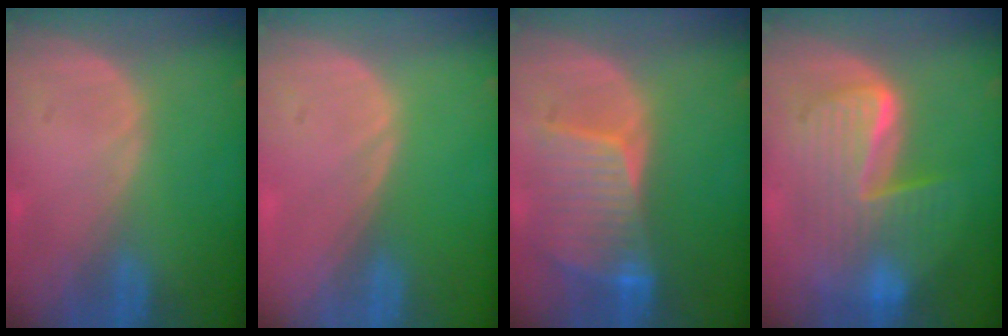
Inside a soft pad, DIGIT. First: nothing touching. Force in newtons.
{"total": 0.0}
{"total": 8.4, "press": 7.6, "slide": 3.5}
{"total": 9.4, "press": 9.4, "slide": 0.8}